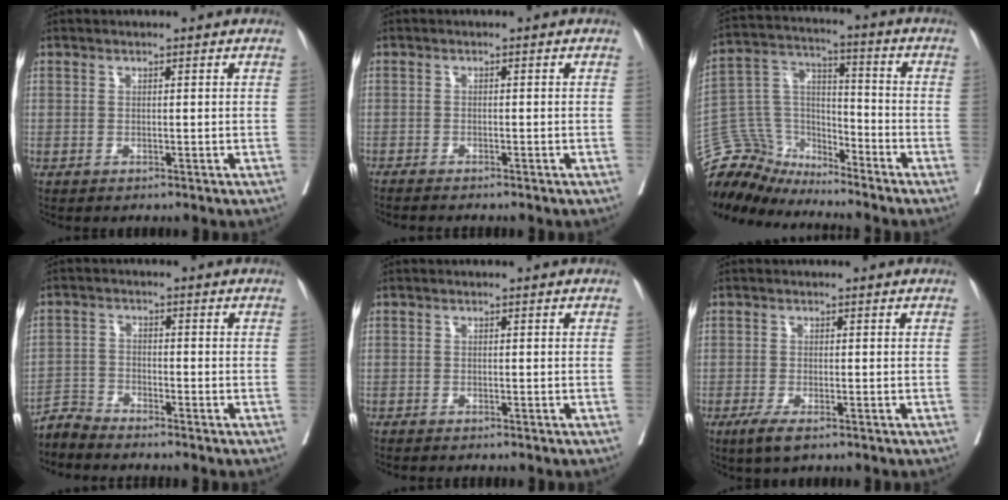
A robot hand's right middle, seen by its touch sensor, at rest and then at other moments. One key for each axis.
{"total": 3.8, "fx": -3.3, "fy": -0.4, "fz": 1.8, "tx": -0.021, "ty": -0.004, "tz": -0.049}
{"total": 11.0, "fx": -10.7, "fy": 2.8, "fz": -0.1, "tx": -0.003, "ty": 0.057, "tz": -0.210}
{"total": 3.1, "fx": -3.0, "fy": -0.5, "fz": -0.6, "tx": 0.015, "ty": -0.016, "tz": -0.064}
{"total": 1.4, "fx": -1.2, "fy": -0.2, "fz": 0.6, "tx": -0.008, "ty": 0.000, "tz": -0.019}
{"total": 3.1, "fx": -1.9, "fy": 0.5, "fz": 2.4, "tx": -0.048, "ty": -0.008, "tz": -0.036}